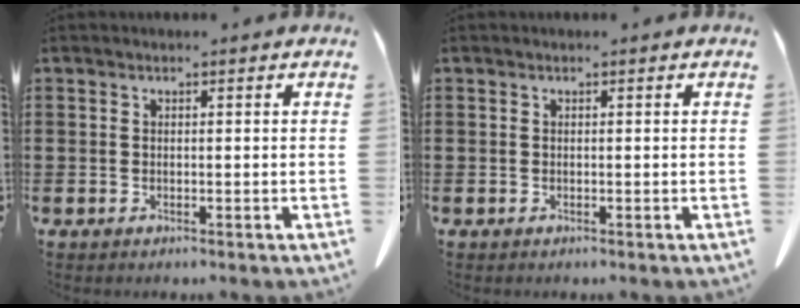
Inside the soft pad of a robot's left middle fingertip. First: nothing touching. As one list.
[{"total": 0.0}]